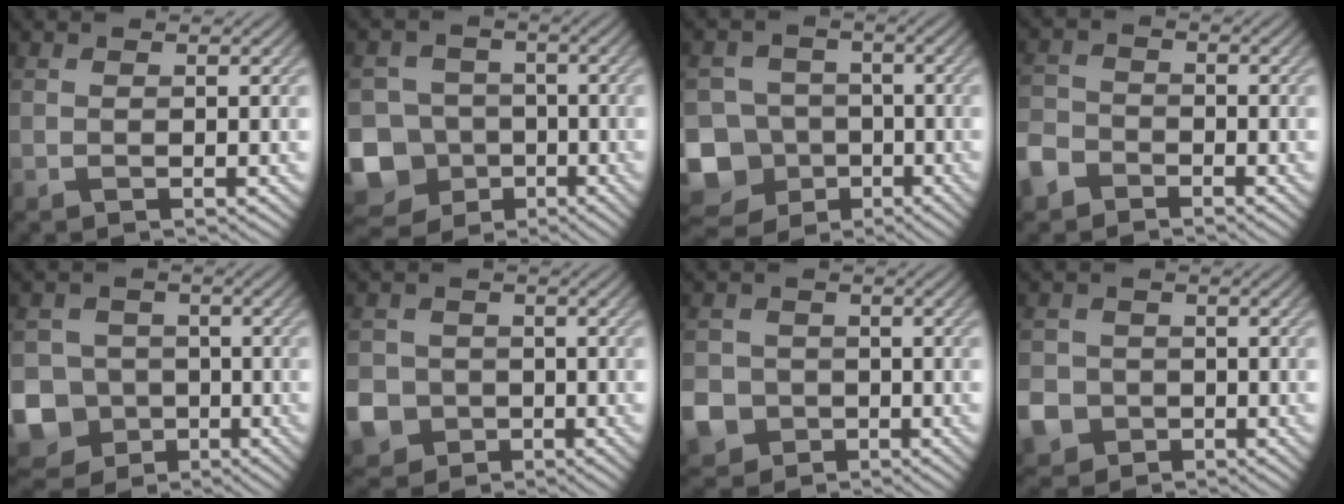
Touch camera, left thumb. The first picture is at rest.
{"total": 13.1, "force": [-5.9, 11.1, 3.7], "torque": [-0.126, -0.039, -0.118]}
{"total": 13.5, "force": [-6.1, 11.4, 3.8], "torque": [-0.130, -0.038, -0.121]}
{"total": 4.8, "force": [-3.3, 3.1, 1.6], "torque": [-0.045, -0.001, -0.078]}
{"total": 12.0, "force": [-4.9, 10.5, 3.2], "torque": [-0.112, -0.043, -0.105]}
{"total": 8.6, "force": [-3.3, 7.6, 2.2], "torque": [-0.078, -0.037, -0.080]}
{"total": 7.2, "force": [-2.9, 6.3, 2.0], "torque": [-0.067, -0.026, -0.075]}
{"total": 5.6, "force": [-2.3, 4.8, 1.7], "torque": [-0.049, -0.014, -0.061]}